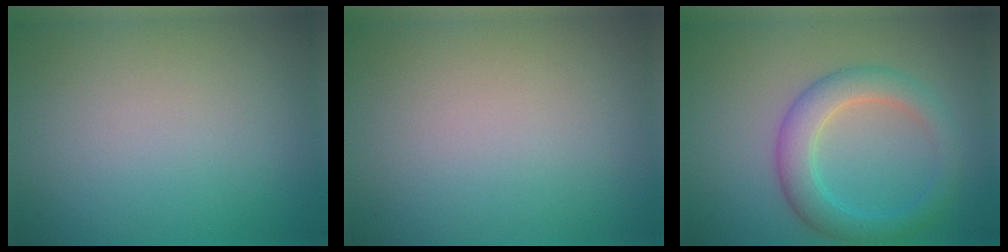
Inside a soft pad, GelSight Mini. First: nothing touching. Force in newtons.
{"total": 0.0}
{"total": 4.3, "press": 4.3, "slide": 0.3}